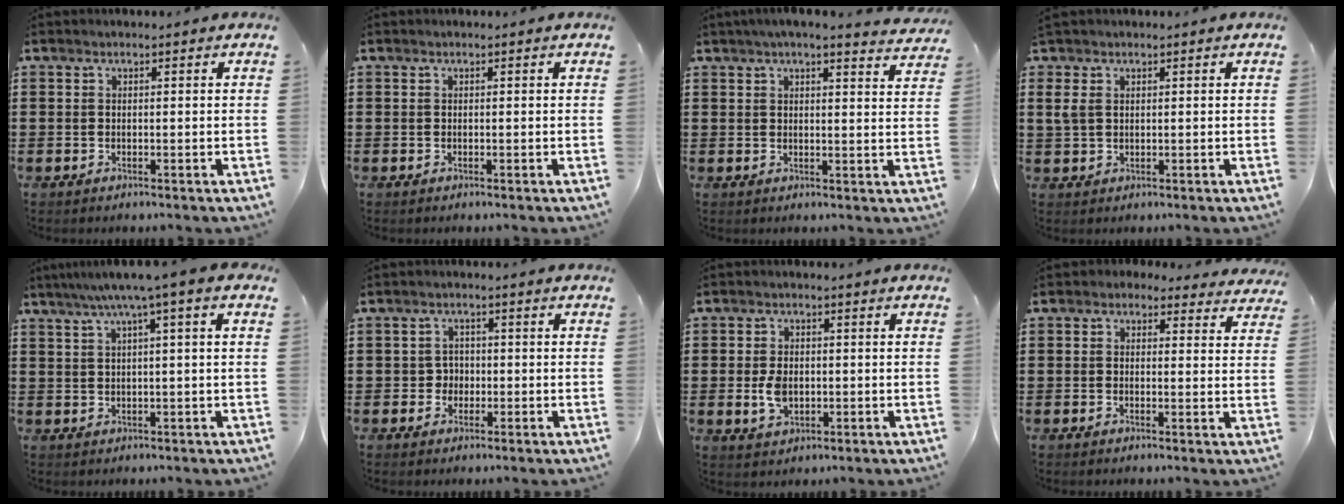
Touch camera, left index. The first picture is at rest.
{"total": 0.0}
{"total": 3.4, "force": [3.2, -0.2, 1.3], "torque": [-0.036, -0.007, 0.057]}
{"total": 2.2, "force": [0.9, 1.3, 1.6], "torque": [-0.051, 0.000, 0.011]}
{"total": 4.7, "force": [1.9, -0.5, 4.3], "torque": [-0.086, -0.002, 0.027]}
{"total": 2.5, "force": [-0.5, 2.3, 0.8], "torque": [-0.024, 0.004, -0.015]}
{"total": 4.3, "force": [-0.4, 2.8, 3.2], "torque": [-0.077, 0.001, -0.011]}
{"total": 2.0, "force": [1.6, 1.1, 0.5], "torque": [-0.011, 0.000, 0.026]}